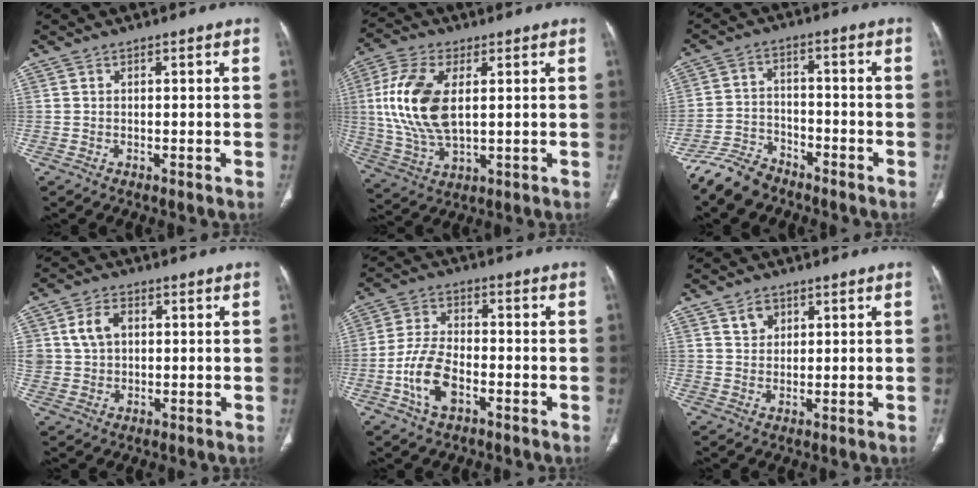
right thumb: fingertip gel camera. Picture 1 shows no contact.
{"total": 14.8, "force": [2.4, 7.6, 12.5], "torque": [-0.273, -0.006, 0.051]}
{"total": 7.9, "force": [-6.7, 3.6, 2.0], "torque": [-0.039, 0.034, -0.133]}
{"total": 6.3, "force": [1.6, 4.7, 3.8], "torque": [-0.060, 0.001, 0.033]}
{"total": 9.3, "force": [-3.5, 5.0, 7.0], "torque": [-0.142, 0.018, -0.068]}
{"total": 3.4, "force": [2.0, 2.5, 1.3], "torque": [-0.008, -0.015, 0.039]}